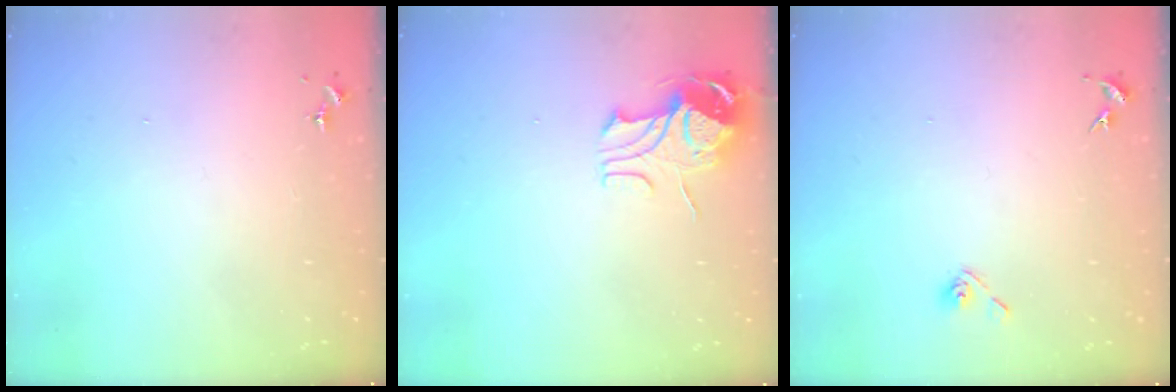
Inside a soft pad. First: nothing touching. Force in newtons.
{"total": 9.8, "press": 9.7, "slide": 1.1}
{"total": 4.4, "press": 3.9, "slide": 2.0}